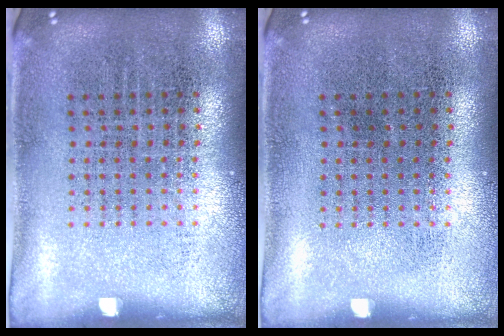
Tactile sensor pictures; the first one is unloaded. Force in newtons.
{"total": 0.0}